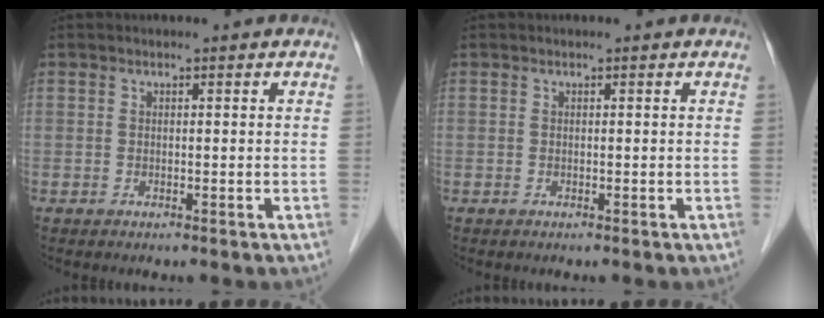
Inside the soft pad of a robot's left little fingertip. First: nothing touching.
{"total": 0.0}